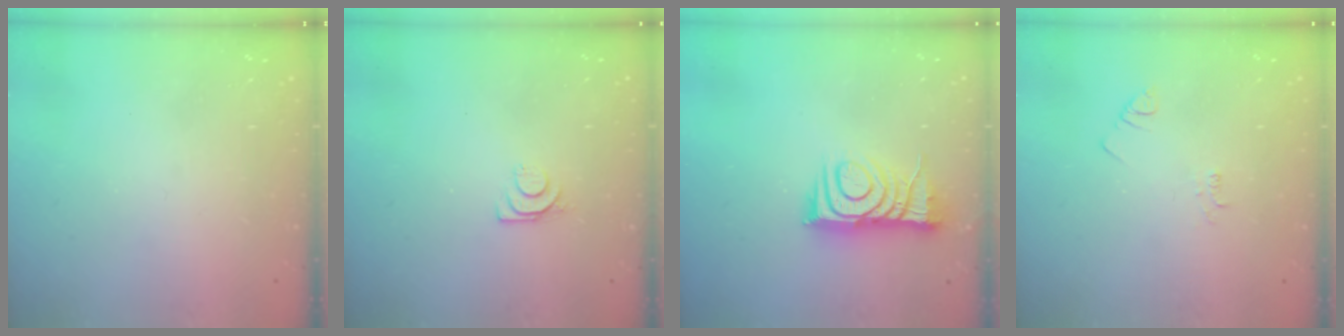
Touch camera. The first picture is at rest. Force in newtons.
{"total": 6.5, "press": 6.5, "slide": 0.7}
{"total": 10.0, "press": 10.0, "slide": 0.3}
{"total": 2.1, "press": 2.1, "slide": 0.4}